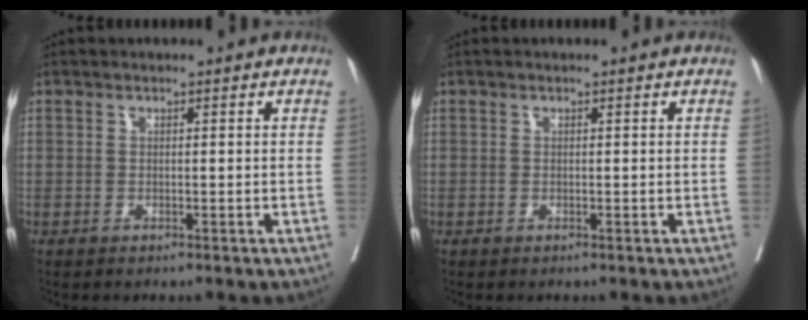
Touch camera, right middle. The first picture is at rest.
{"total": 0.0}